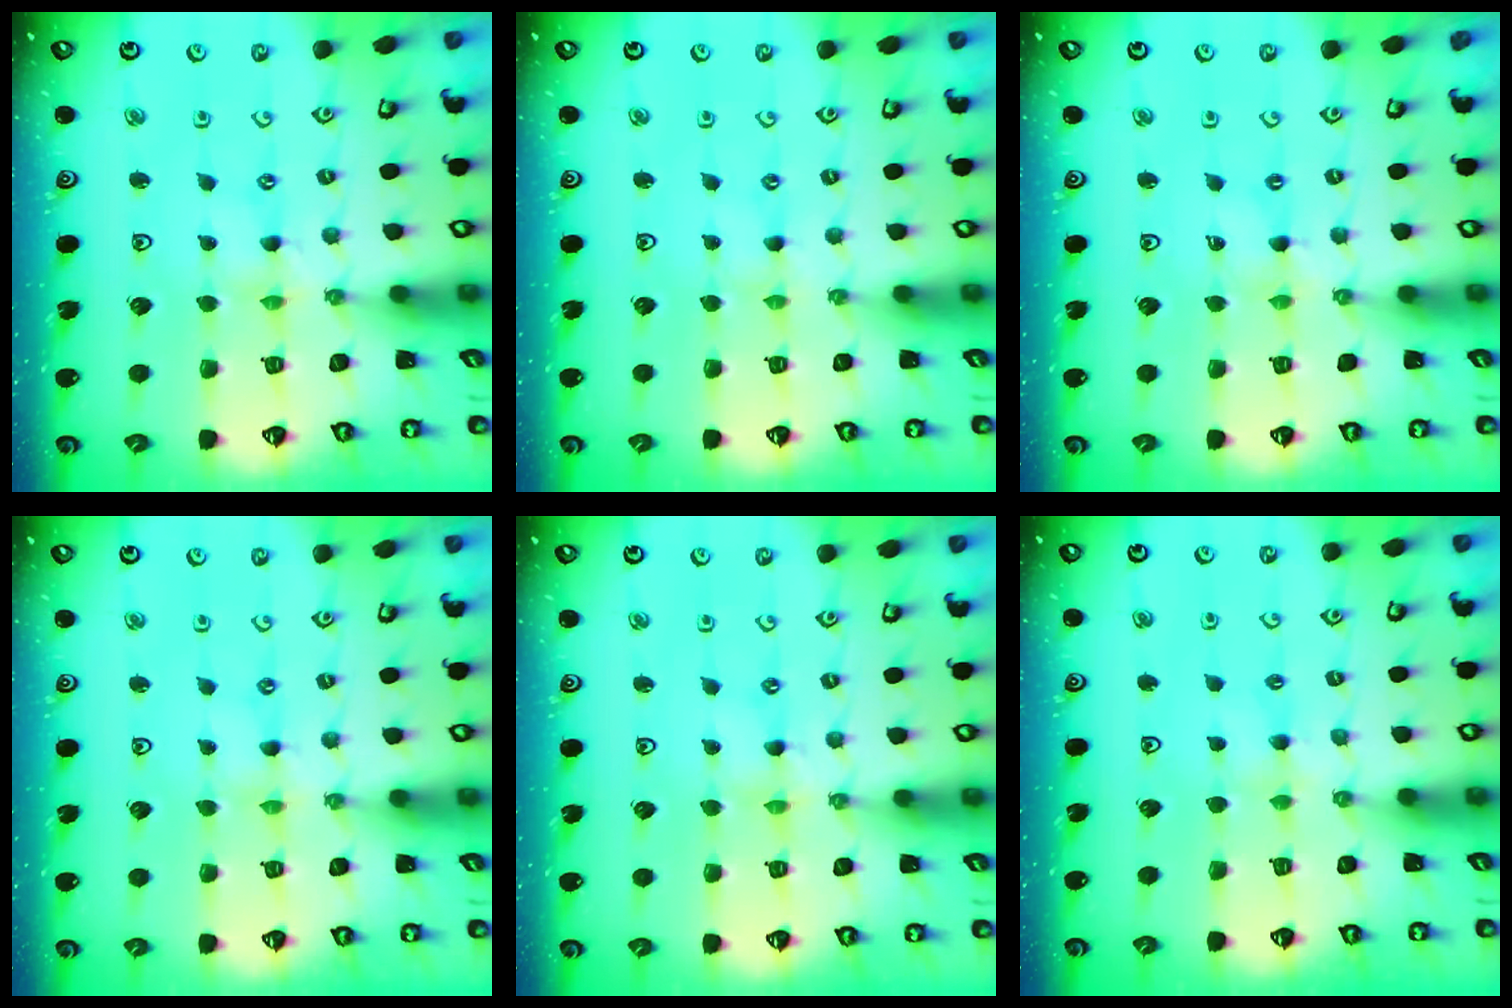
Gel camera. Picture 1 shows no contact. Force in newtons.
{"total": 0.0}
{"total": 0.0}
{"total": 0.0}
{"total": 0.0}
{"total": 2.7, "press": 2.6, "slide": 0.5}